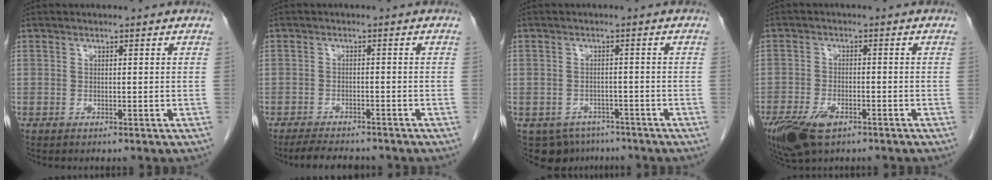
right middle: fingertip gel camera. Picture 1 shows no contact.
{"total": 6.5, "force": [-5.9, 1.4, 2.5], "torque": [-0.041, -0.012, -0.089]}
{"total": 6.5, "force": [-4.8, 4.2, 0.9], "torque": [-0.012, 0.001, -0.063]}
{"total": 8.3, "force": [-5.2, 3.6, 5.4], "torque": [-0.105, -0.013, -0.090]}